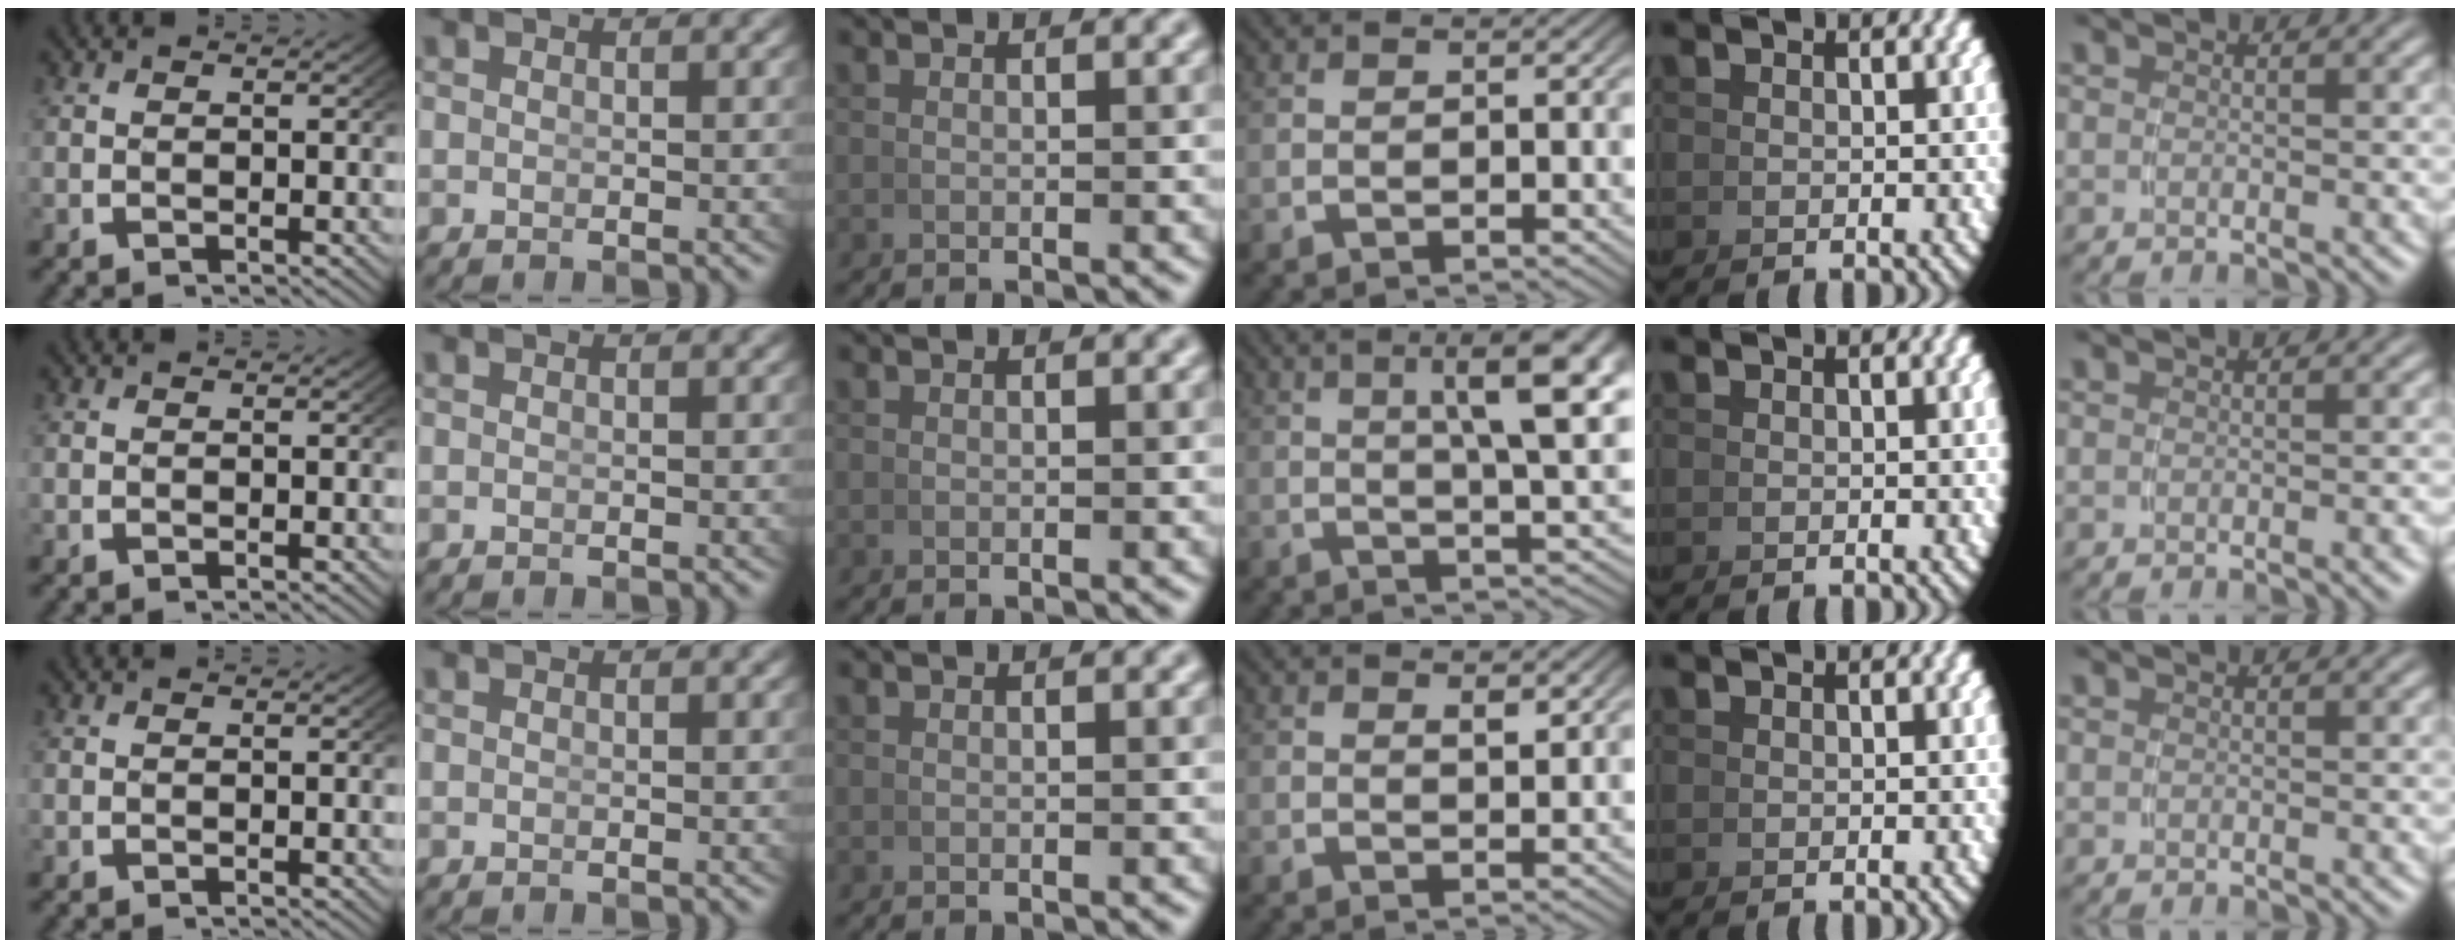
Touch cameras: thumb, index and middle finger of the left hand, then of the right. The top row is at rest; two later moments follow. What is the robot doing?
{"motion": "lift_and_place", "object": "cup"}